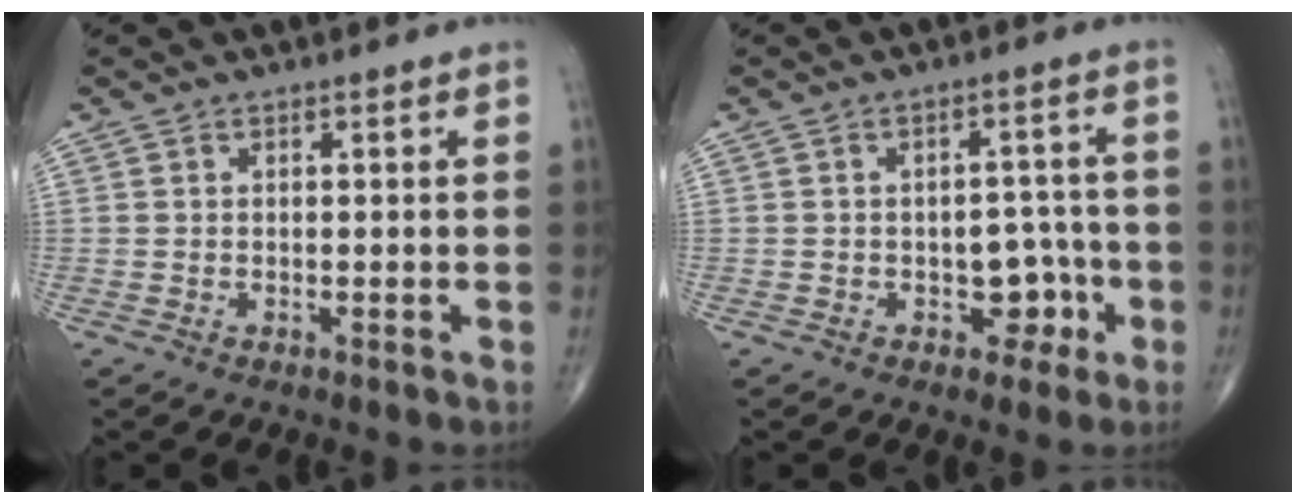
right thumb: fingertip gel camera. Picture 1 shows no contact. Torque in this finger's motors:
{"motor_torque": [2.55, 2.46, 0.18, -0.41, -0.03]}